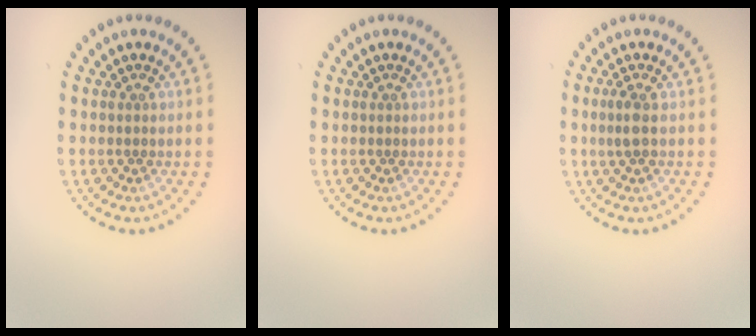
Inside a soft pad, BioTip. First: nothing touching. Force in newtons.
{"total": 0.0}
{"total": 1.2, "press": 1.2, "slide": 0.5}